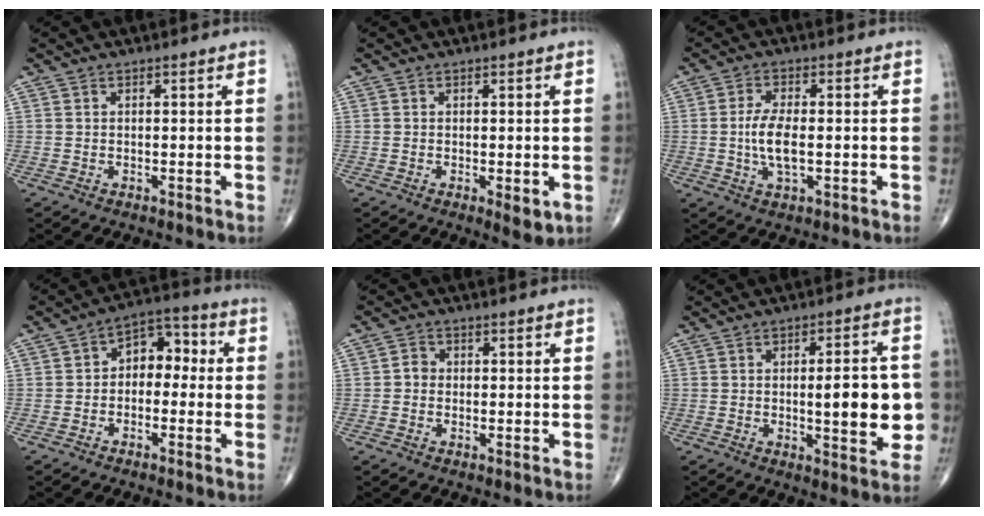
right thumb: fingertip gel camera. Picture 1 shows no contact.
{"total": 3.0, "force": [-0.7, 1.1, 2.7], "torque": [-0.033, -0.008, -0.008]}
{"total": 6.3, "force": [-0.5, 2.6, 5.7], "torque": [-0.121, -0.002, -0.012]}
{"total": 7.5, "force": [-0.4, 5.2, 5.4], "torque": [-0.047, 0.039, -0.024]}
{"total": 1.9, "force": [-0.2, 1.7, 0.8], "torque": [-0.002, 0.006, -0.009]}
{"total": 12.0, "force": [-0.9, 3.6, 11.4], "torque": [-0.137, 0.002, -0.010]}